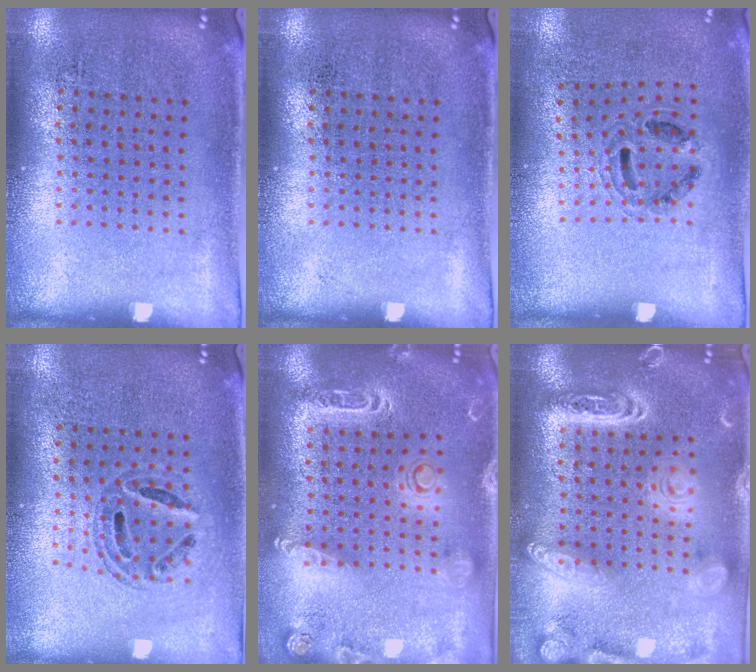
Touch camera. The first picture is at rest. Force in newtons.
{"total": 0.0}
{"total": 0.9, "press": 0.8, "slide": 0.5}
{"total": 0.6, "press": 0.6, "slide": 0.2}
{"total": 2.0, "press": 1.9, "slide": 0.7}
{"total": 3.3, "press": 3.3, "slide": 0.2}